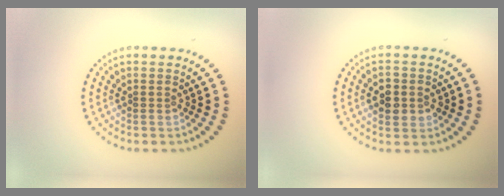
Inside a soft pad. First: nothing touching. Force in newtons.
{"total": 2.5, "press": 2.5, "slide": 0.3}